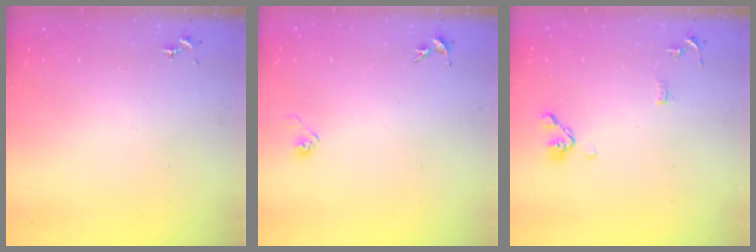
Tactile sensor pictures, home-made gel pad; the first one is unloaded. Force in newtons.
{"total": 2.9, "press": 2.8, "slide": 0.8}
{"total": 10.5, "press": 10.4, "slide": 1.9}